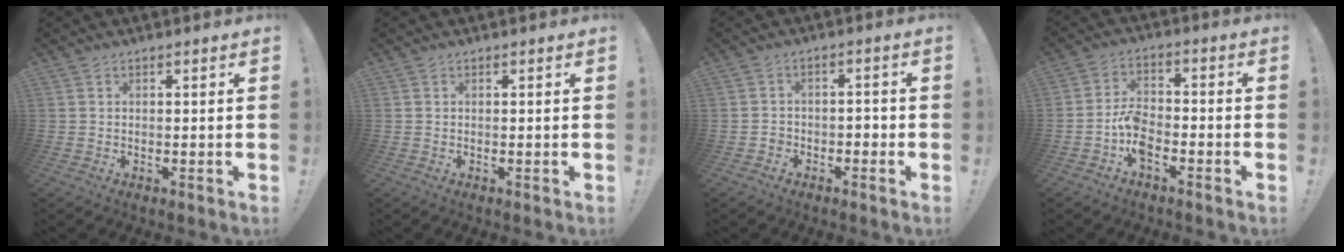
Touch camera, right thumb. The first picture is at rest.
{"total": 0.0}
{"total": 3.4, "force": [-2.4, 2.3, 0.8], "torque": [-0.015, 0.013, -0.042]}
{"total": 7.5, "force": [-4.2, 4.0, 4.7], "torque": [-0.106, 0.016, -0.078]}